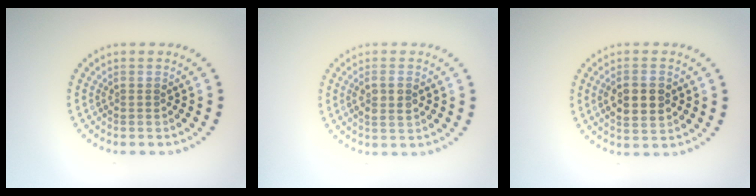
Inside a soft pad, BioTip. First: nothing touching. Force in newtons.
{"total": 2.3, "press": 2.2, "slide": 0.8}
{"total": 3.5, "press": 3.5, "slide": 0.2}